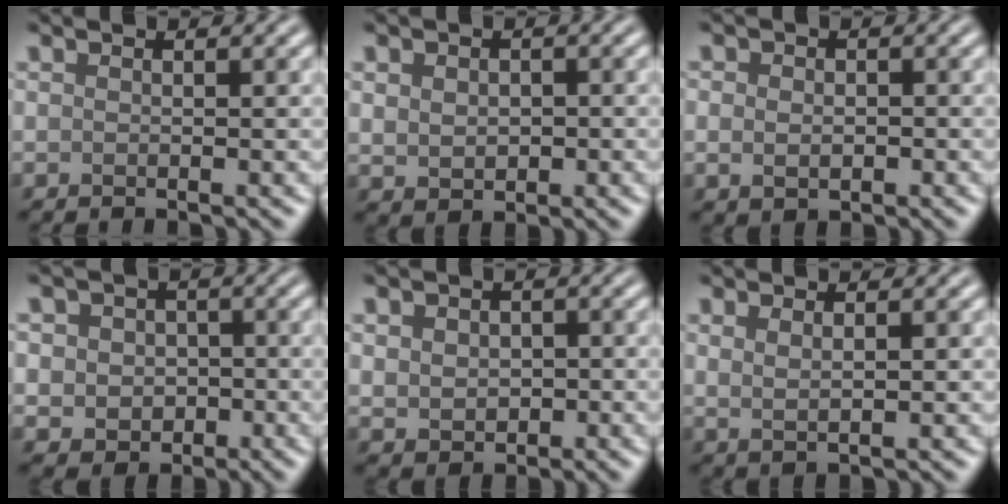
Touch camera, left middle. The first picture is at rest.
{"total": 2.6, "force": [0.2, 2.0, 1.6], "torque": [-0.028, -0.002, 0.013]}
{"total": 2.3, "force": [-0.1, 1.8, 1.4], "torque": [-0.014, 0.004, -0.003]}
{"total": 4.5, "force": [0.0, 4.0, 2.1], "torque": [-0.026, 0.012, -0.017]}
{"total": 3.1, "force": [0.2, 2.6, 1.7], "torque": [-0.029, -0.003, 0.006]}
{"total": 1.5, "force": [0.6, 0.6, 1.3], "torque": [-0.025, -0.004, 0.017]}